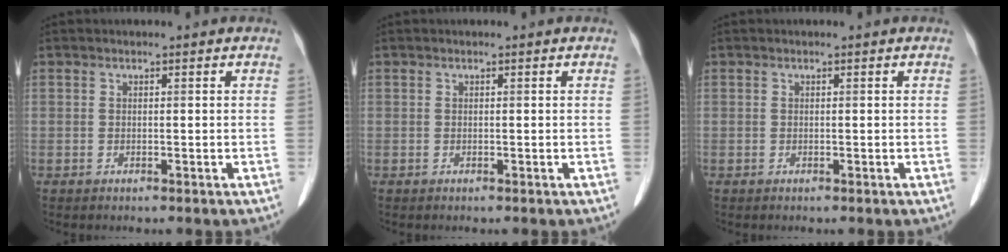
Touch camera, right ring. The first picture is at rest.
{"total": 0.0}
{"total": 0.0}